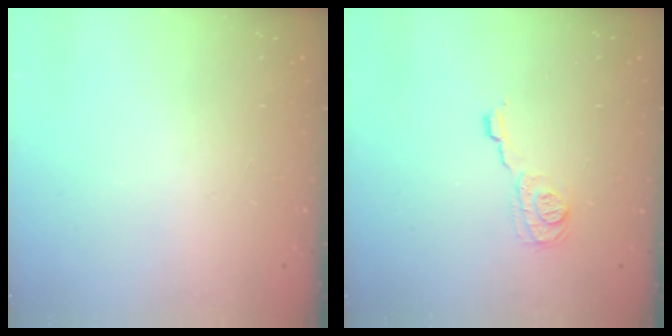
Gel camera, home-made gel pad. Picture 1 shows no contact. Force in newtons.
{"total": 8.4, "press": 8.4, "slide": 0.3}